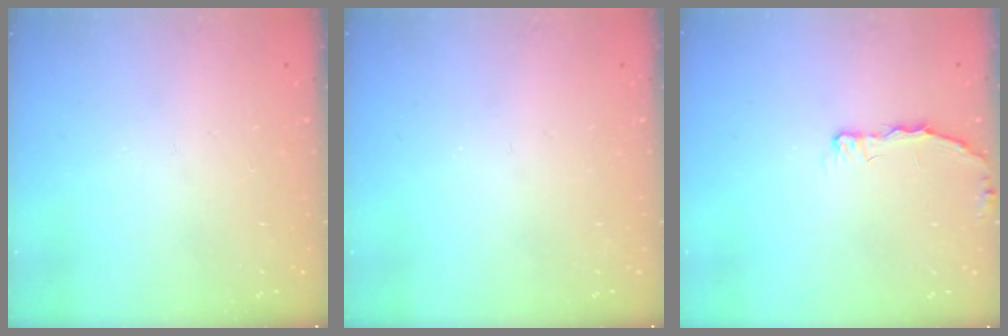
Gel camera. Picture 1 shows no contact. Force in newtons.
{"total": 0.0}
{"total": 2.9, "press": 2.9, "slide": 0.3}